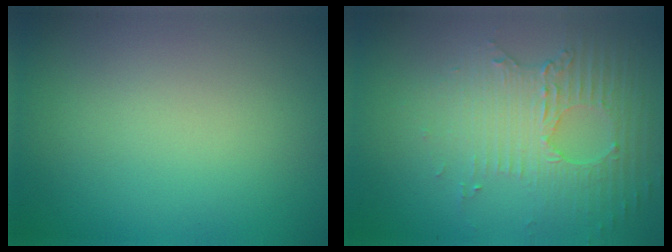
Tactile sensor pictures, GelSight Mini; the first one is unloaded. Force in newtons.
{"total": 5.0, "press": 3.4, "slide": 3.6}